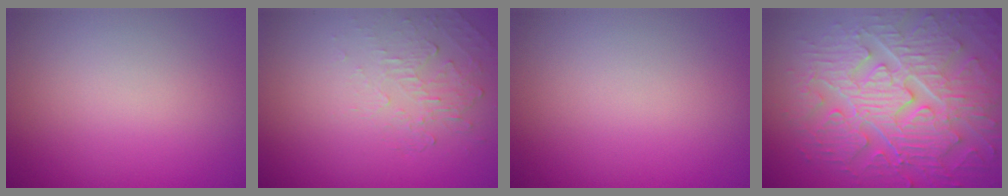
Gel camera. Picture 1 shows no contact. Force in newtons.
{"total": 2.1, "press": 0.7, "slide": 2.0}
{"total": 0.0}
{"total": 9.4, "press": 6.9, "slide": 6.4}